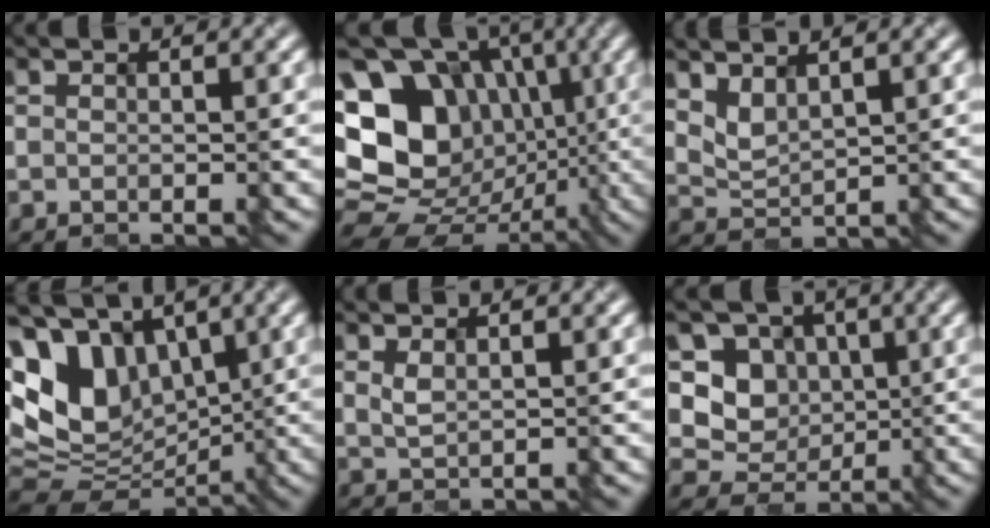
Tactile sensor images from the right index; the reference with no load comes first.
{"total": 18.5, "force": [1.6, 15.5, 10.0], "torque": [-0.181, 0.031, 0.005]}
{"total": 1.9, "force": [1.5, 0.7, 1.0], "torque": [-0.031, -0.004, 0.038]}
{"total": 11.2, "force": [3.5, 7.7, 7.3], "torque": [-0.157, 0.014, 0.056]}
{"total": 1.1, "force": [0.6, 0.4, 0.8], "torque": [-0.019, -0.003, 0.016]}
{"total": 5.5, "force": [0.7, 4.9, 2.4], "torque": [-0.035, 0.001, -0.006]}